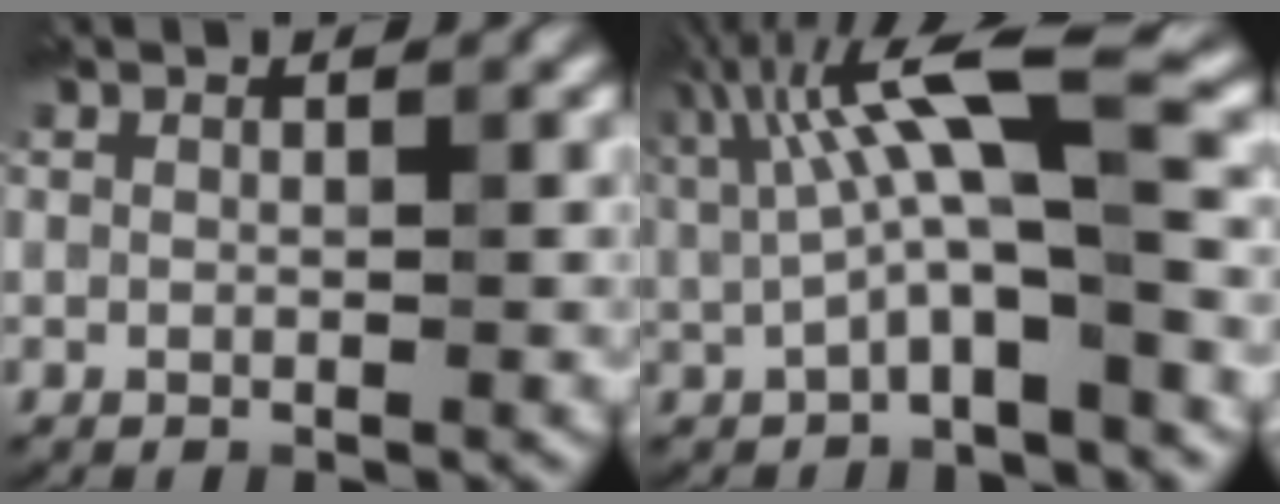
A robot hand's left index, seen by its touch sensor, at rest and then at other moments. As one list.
[{"total": 6.2, "force": [0.7, 1.0, 6.1], "torque": [-0.138, -0.002, 0.038]}]